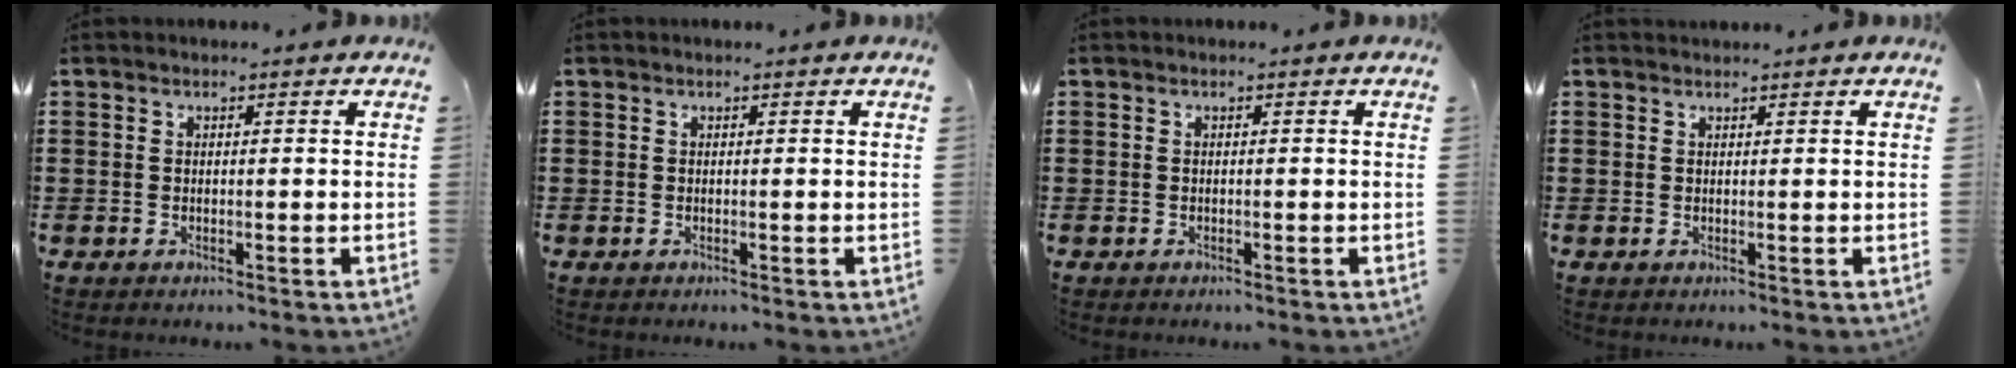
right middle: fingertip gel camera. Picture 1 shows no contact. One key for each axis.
{"total": 0.0}
{"total": 0.0}
{"total": 0.6, "fx": 0.6, "fy": 0.1, "fz": -0.1, "tx": -0.001, "ty": 0.001, "tz": 0.011}